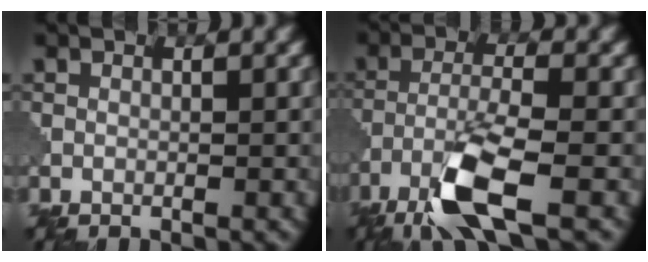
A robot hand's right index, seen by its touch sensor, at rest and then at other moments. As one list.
[{"total": 7.0, "force": [-4.1, 1.4, 5.5], "torque": [-0.113, -0.004, -0.086]}]